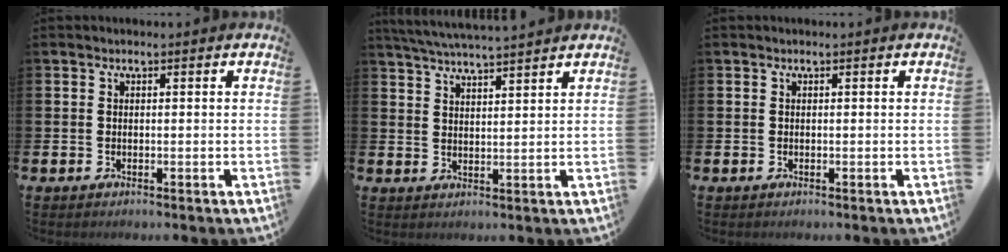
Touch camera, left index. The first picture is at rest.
{"total": 4.8, "force": [4.7, -0.2, 0.9], "torque": [-0.038, -0.018, 0.087]}
{"total": 0.0}